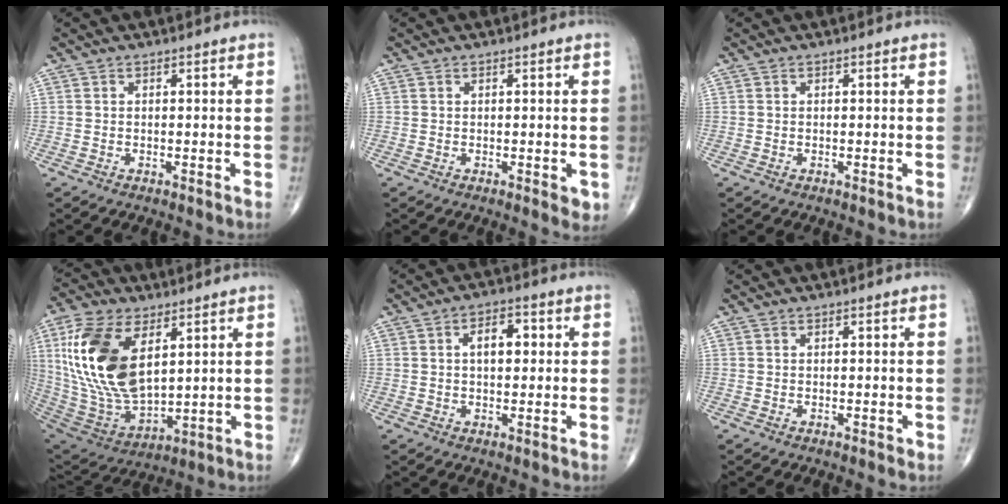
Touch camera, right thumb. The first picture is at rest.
{"total": 2.4, "force": [-0.3, 1.0, 2.1], "torque": [-0.013, -0.003, -0.004]}
{"total": 0.0}
{"total": 21.7, "force": [6.5, 11.5, 17.2], "torque": [-0.339, -0.031, 0.131]}
{"total": 5.9, "force": [1.1, 3.3, 4.7], "torque": [-0.061, 0.009, 0.013]}
{"total": 0.6, "force": [0.1, 0.3, 0.4], "torque": [-0.003, 0.000, 0.002]}